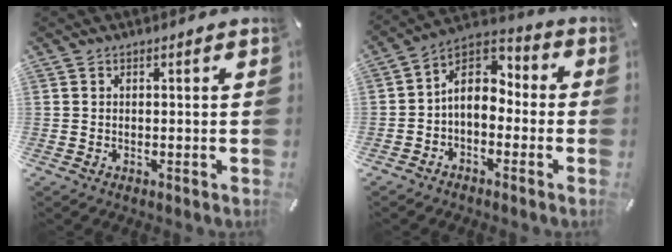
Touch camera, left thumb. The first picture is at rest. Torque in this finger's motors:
{"motor_torque": [0.05, 0.92, 0.57, -0.33, 0.12]}